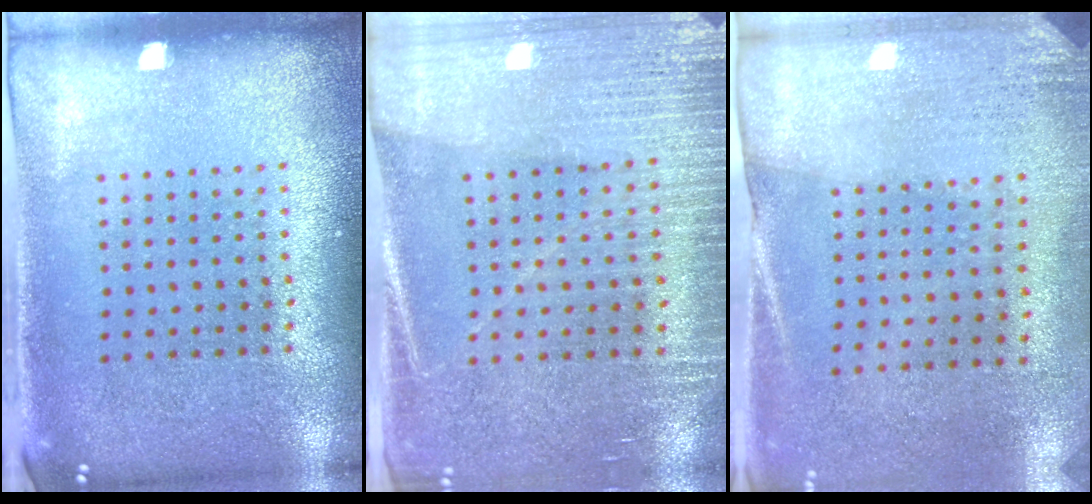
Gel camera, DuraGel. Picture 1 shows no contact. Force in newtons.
{"total": 3.3, "press": 3.0, "slide": 1.3}
{"total": 2.7, "press": 2.3, "slide": 1.4}